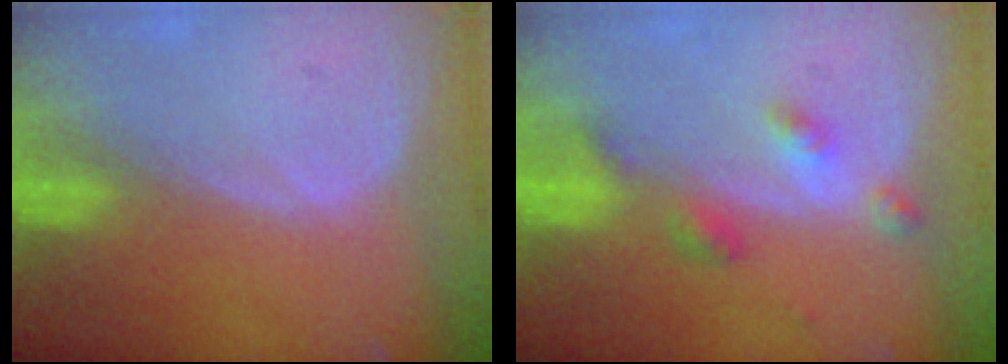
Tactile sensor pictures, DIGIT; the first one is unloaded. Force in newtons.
{"total": 4.2, "press": 3.8, "slide": 1.8}